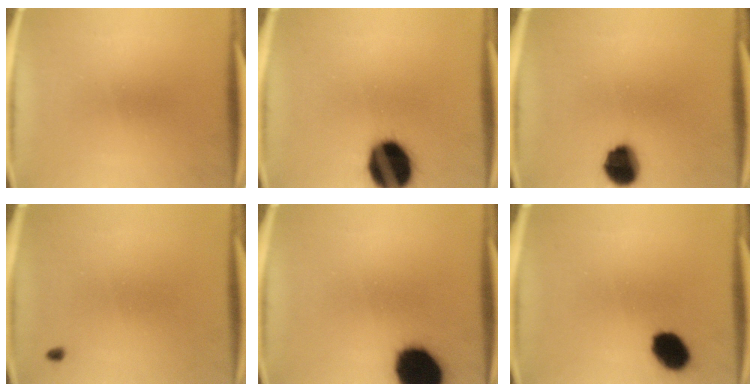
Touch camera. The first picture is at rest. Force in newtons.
{"total": 18.3}
{"total": 9.1}
{"total": 0.6}
{"total": 17.7}
{"total": 8.4}